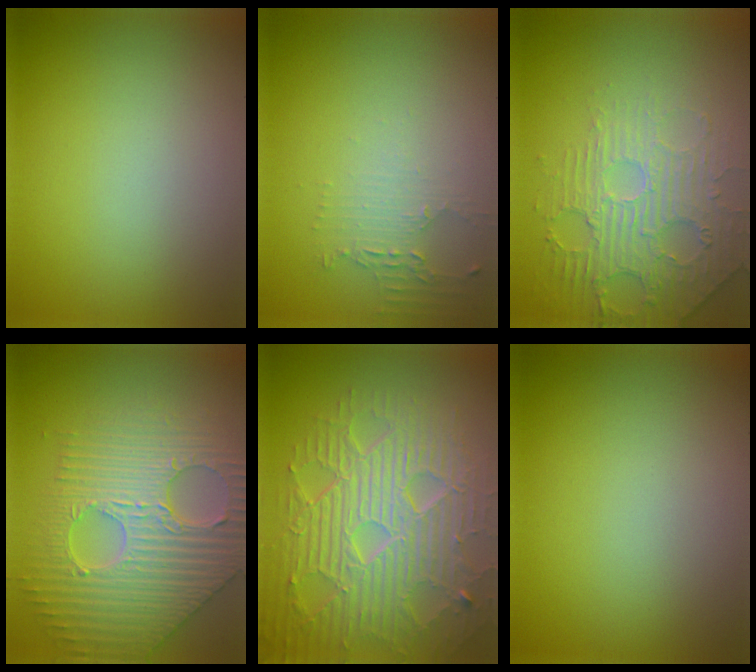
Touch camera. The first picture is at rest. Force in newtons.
{"total": 1.9, "press": 1.3, "slide": 1.4}
{"total": 4.6, "press": 3.7, "slide": 2.7}
{"total": 6.9, "press": 5.8, "slide": 3.6}
{"total": 10.5, "press": 6.8, "slide": 8.0}
{"total": 0.0}